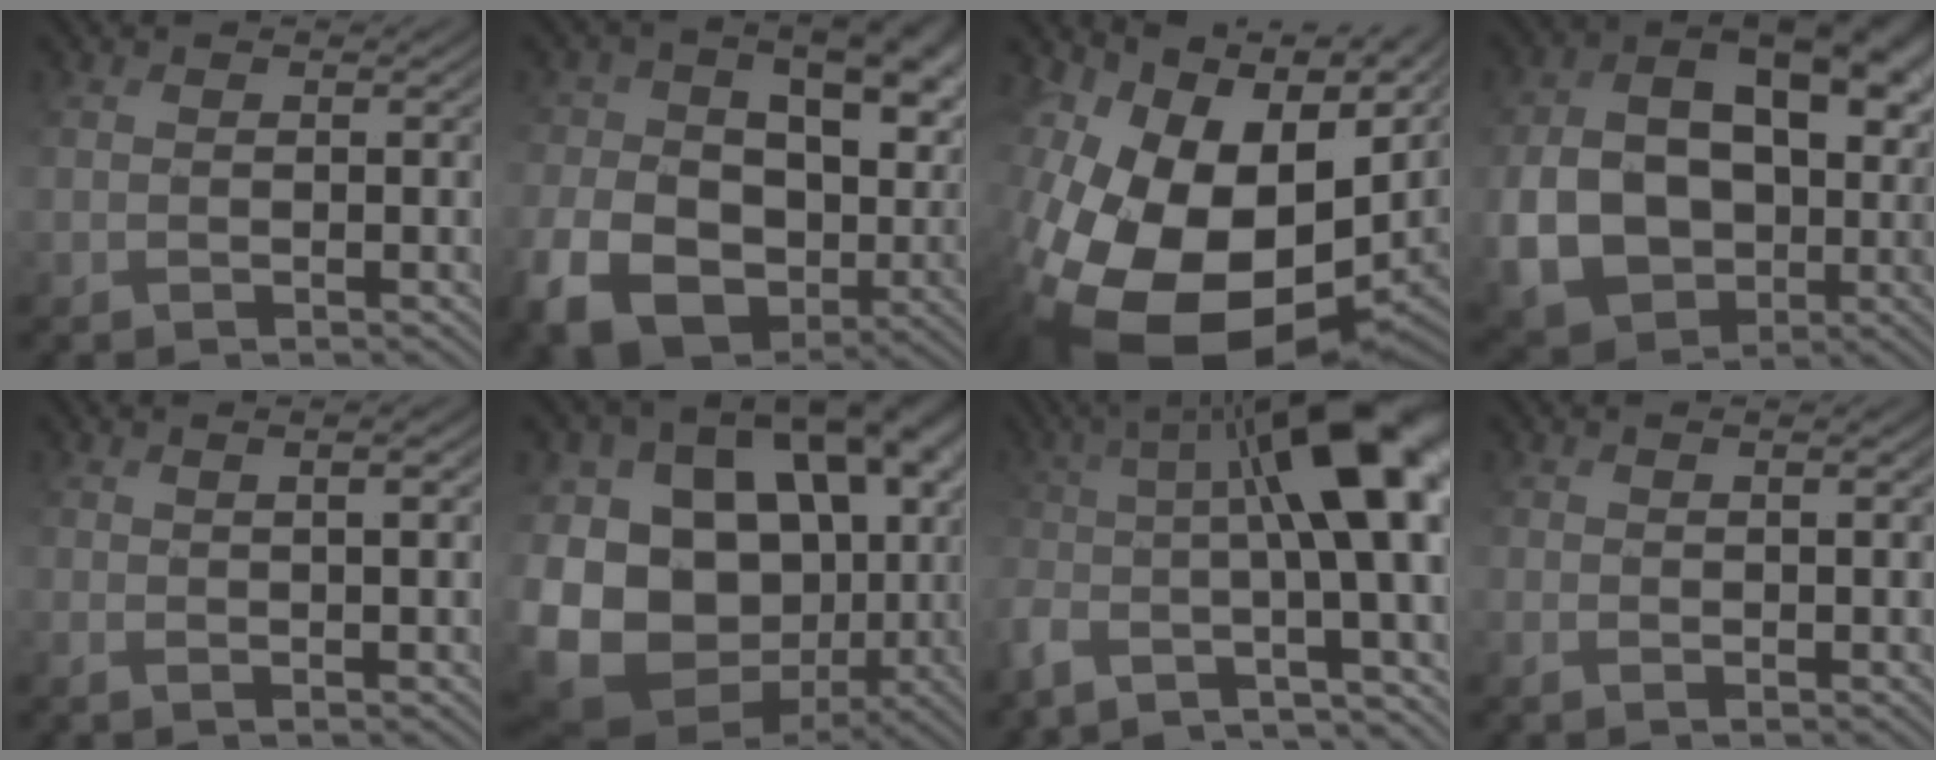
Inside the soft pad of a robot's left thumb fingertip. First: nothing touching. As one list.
[{"total": 17.3, "force": [-1.2, 13.0, 11.3], "torque": [-0.205, -0.034, 0.006]}, {"total": 20.5, "force": [-1.5, 13.6, 15.3], "torque": [-0.303, -0.044, 0.003]}, {"total": 15.6, "force": [0.5, 12.0, 10.0], "torque": [-0.183, -0.015, 0.027]}, {"total": 3.9, "force": [0.7, 0.9, 3.7], "torque": [-0.056, 0.013, 0.010]}, {"total": 21.6, "force": [0.0, 17.5, 12.6], "torque": [-0.250, -0.015, 0.007]}, {"total": 15.5, "force": [-3.4, 4.5, 14.5], "torque": [-0.242, 0.004, -0.058]}, {"total": 2.3, "force": [0.3, 0.4, 2.2], "torque": [-0.038, 0.002, 0.005]}]